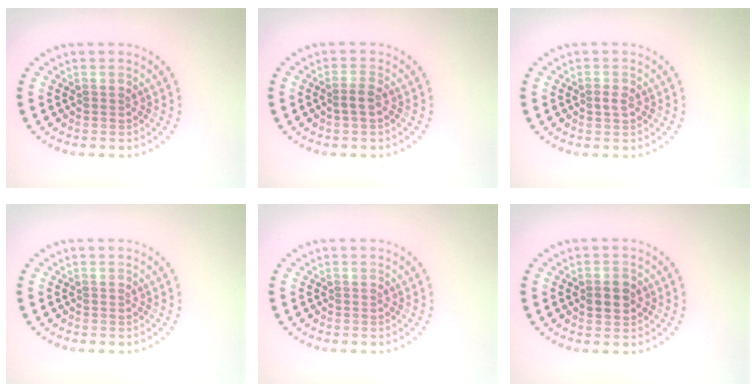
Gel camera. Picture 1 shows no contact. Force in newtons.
{"total": 1.3, "press": 1.1, "slide": 0.6}
{"total": 1.0, "press": 1.0, "slide": 0.2}
{"total": 0.0}
{"total": 0.0}
{"total": 1.8, "press": 1.8, "slide": 0.1}